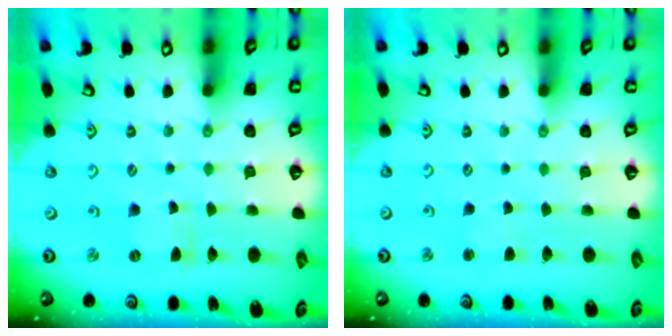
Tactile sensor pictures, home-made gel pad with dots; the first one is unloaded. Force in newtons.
{"total": 1.3, "press": 1.2, "slide": 0.3}